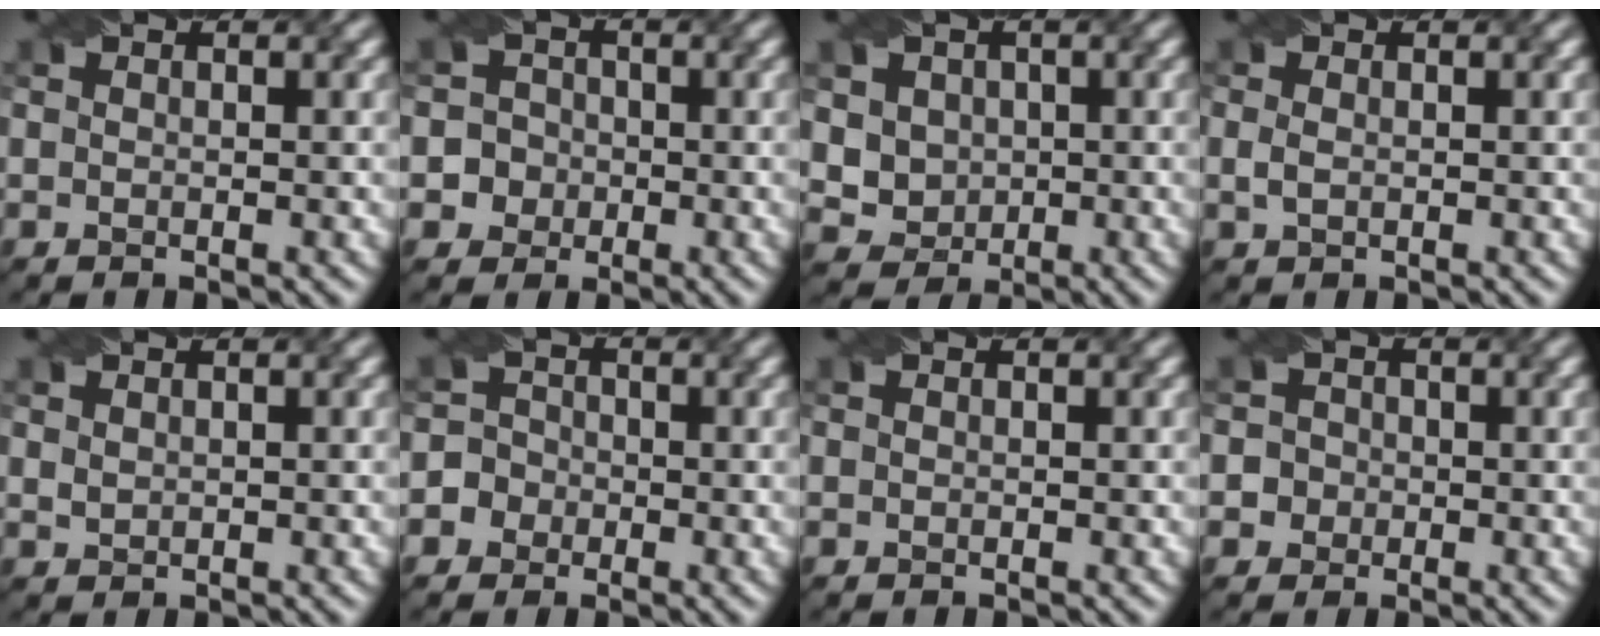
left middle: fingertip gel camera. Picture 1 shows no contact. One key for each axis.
{"total": 4.3, "fx": -1.0, "fy": 4.1, "fz": 0.4, "tx": 0.014, "ty": 0.020, "tz": -0.037}
{"total": 3.8, "fx": 1.0, "fy": 3.5, "fz": 1.3, "tx": -0.039, "ty": 0.001, "tz": 0.028}
{"total": 1.2, "fx": 0.0, "fy": 0.8, "fz": 0.8, "tx": -0.023, "ty": 0.003, "tz": 0.001}
{"total": 0.9, "fx": 0.6, "fy": 0.6, "fz": 0.3, "tx": -0.008, "ty": 0.002, "tz": 0.017}
{"total": 3.7, "fx": -1.5, "fy": 3.3, "fz": 0.3, "tx": 0.019, "ty": 0.012, "tz": -0.045}
{"total": 0.0}
{"total": 2.6, "fx": -0.2, "fy": 2.5, "fz": 0.4, "tx": 0.017, "ty": 0.021, "tz": -0.022}